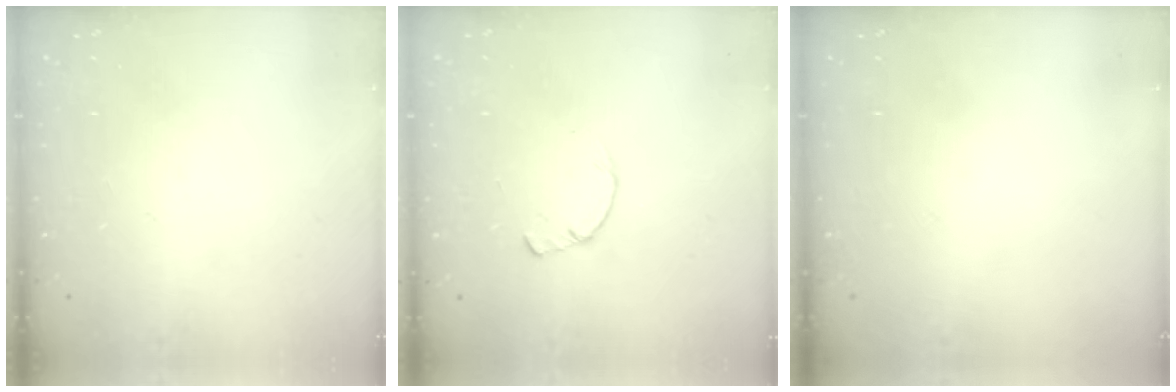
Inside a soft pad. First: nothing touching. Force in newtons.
{"total": 1.7, "press": 1.7, "slide": 0.2}
{"total": 0.0}